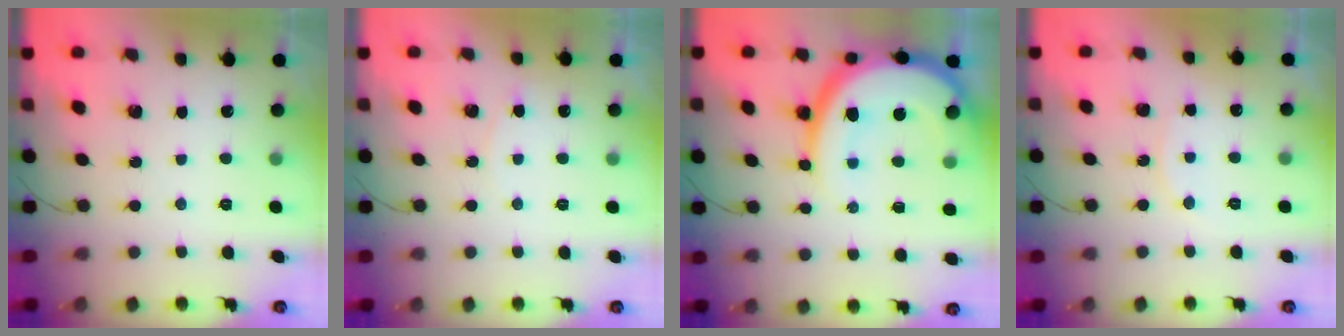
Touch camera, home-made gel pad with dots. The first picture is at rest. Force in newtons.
{"total": 2.7, "press": 2.7, "slide": 0.3}
{"total": 18.7, "press": 18.6, "slide": 1.5}
{"total": 5.9, "press": 5.9, "slide": 0.5}